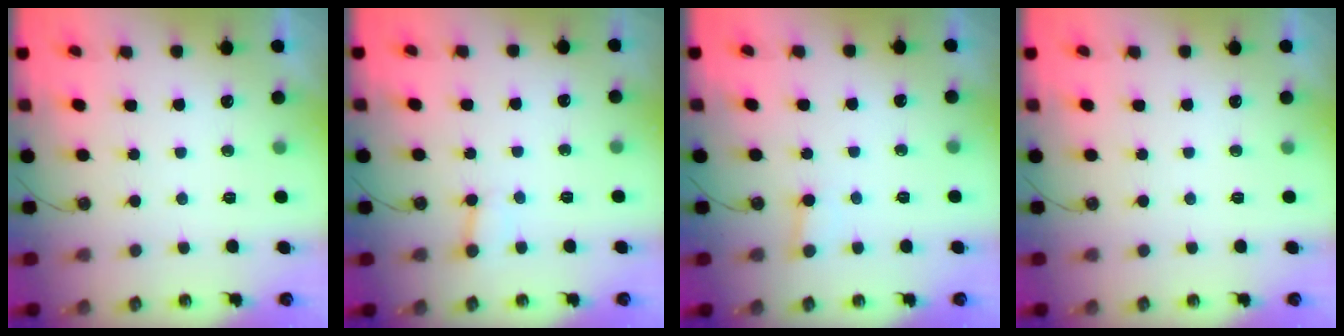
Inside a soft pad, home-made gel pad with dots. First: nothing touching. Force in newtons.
{"total": 4.6, "press": 4.5, "slide": 0.8}
{"total": 2.7, "press": 2.7, "slide": 0.2}
{"total": 0.0}